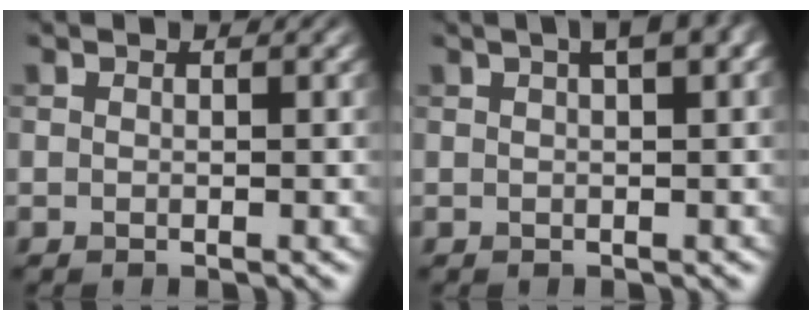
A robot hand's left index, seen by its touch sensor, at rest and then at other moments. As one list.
[{"total": 3.0, "force": [1.4, 0.8, 2.6], "torque": [-0.027, 0.011, 0.013]}]